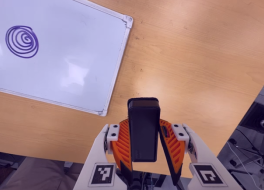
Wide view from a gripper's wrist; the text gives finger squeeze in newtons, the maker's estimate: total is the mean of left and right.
{"total": 5.7, "left": 4.8, "right": 6.6}